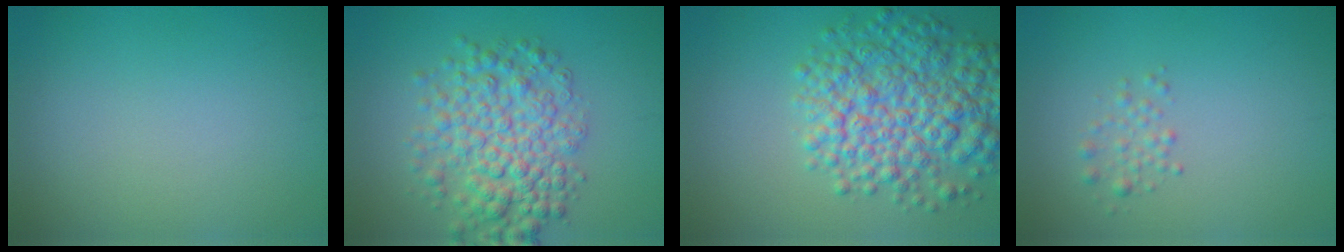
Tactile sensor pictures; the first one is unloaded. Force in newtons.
{"total": 6.3, "press": 6.3, "slide": 0.1}
{"total": 8.2, "press": 8.2, "slide": 0.3}
{"total": 1.2, "press": 1.1, "slide": 0.1}